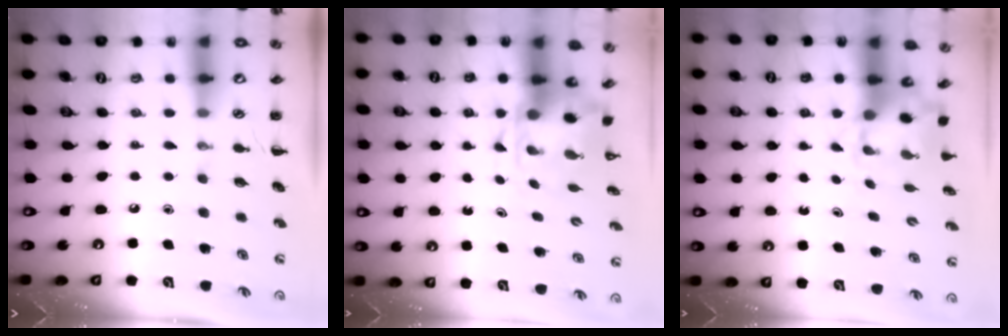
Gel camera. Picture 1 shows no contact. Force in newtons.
{"total": 3.8, "press": 3.7, "slide": 0.9}
{"total": 3.4, "press": 3.4, "slide": 0.5}